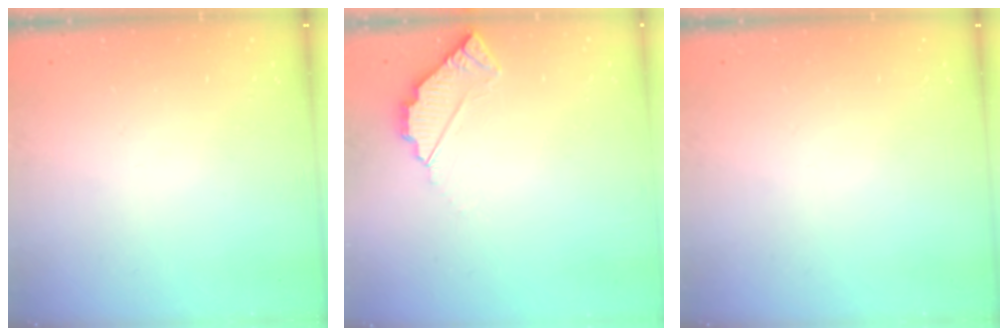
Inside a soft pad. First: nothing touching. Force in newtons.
{"total": 3.7, "press": 3.7, "slide": 0.3}
{"total": 0.0}